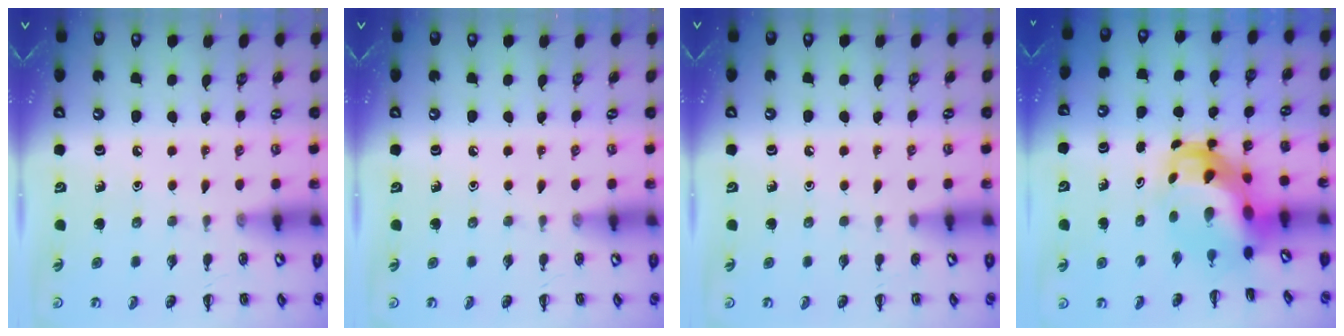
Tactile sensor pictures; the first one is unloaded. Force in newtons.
{"total": 0.0}
{"total": 0.5, "press": 0.5, "slide": 0.1}
{"total": 5.4, "press": 5.1, "slide": 1.8}